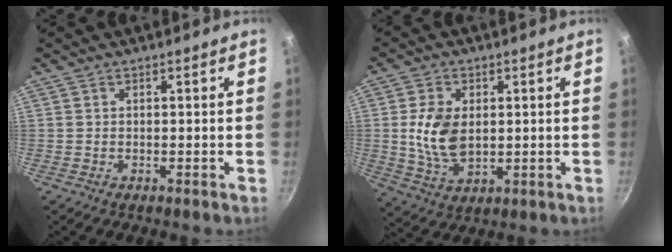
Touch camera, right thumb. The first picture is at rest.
{"total": 9.9, "force": [0.9, 6.4, 7.5], "torque": [-0.135, -0.013, 0.023]}